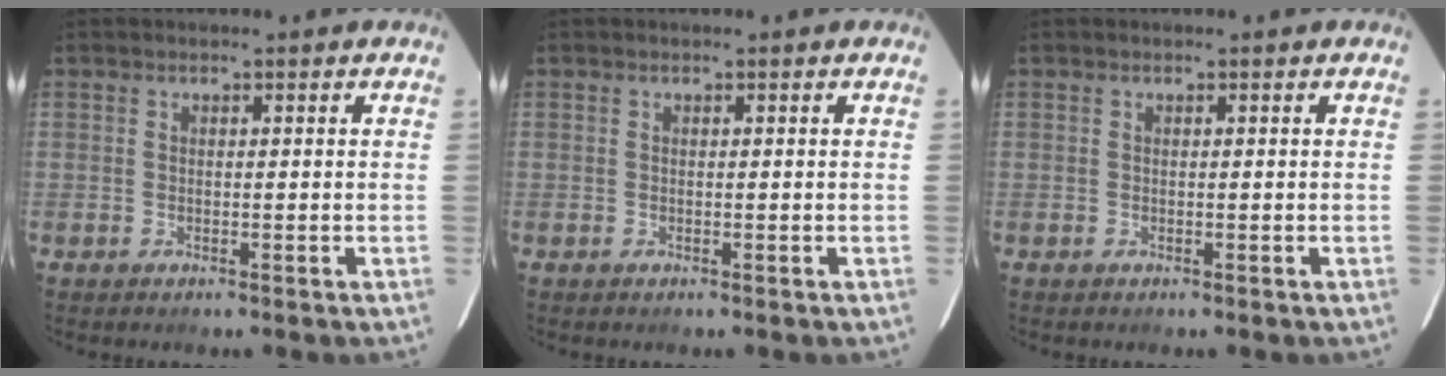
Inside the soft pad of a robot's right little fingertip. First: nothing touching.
{"total": 0.0}
{"total": 0.0}